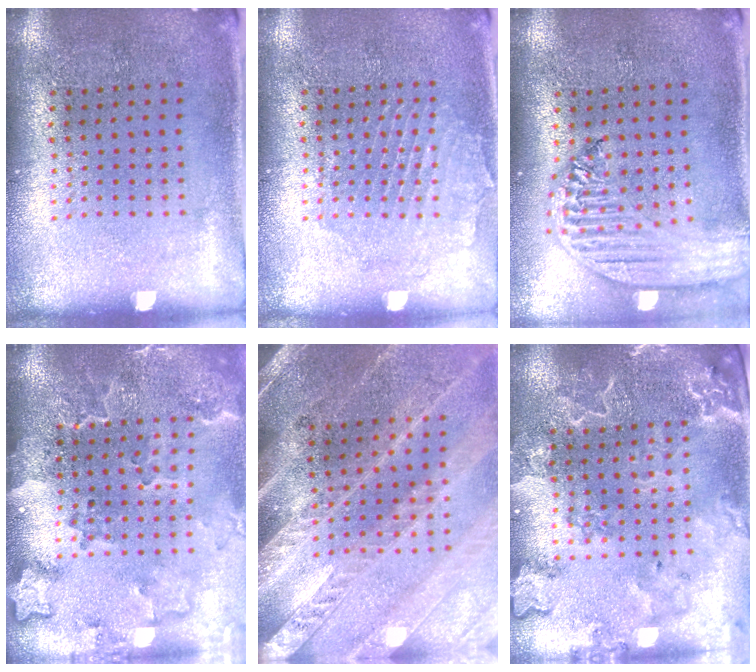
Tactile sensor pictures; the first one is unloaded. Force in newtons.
{"total": 1.4, "press": 1.4, "slide": 0.0}
{"total": 2.6, "press": 2.1, "slide": 1.5}
{"total": 2.9, "press": 2.3, "slide": 1.8}
{"total": 3.3, "press": 2.8, "slide": 1.7}
{"total": 2.7, "press": 2.5, "slide": 1.0}